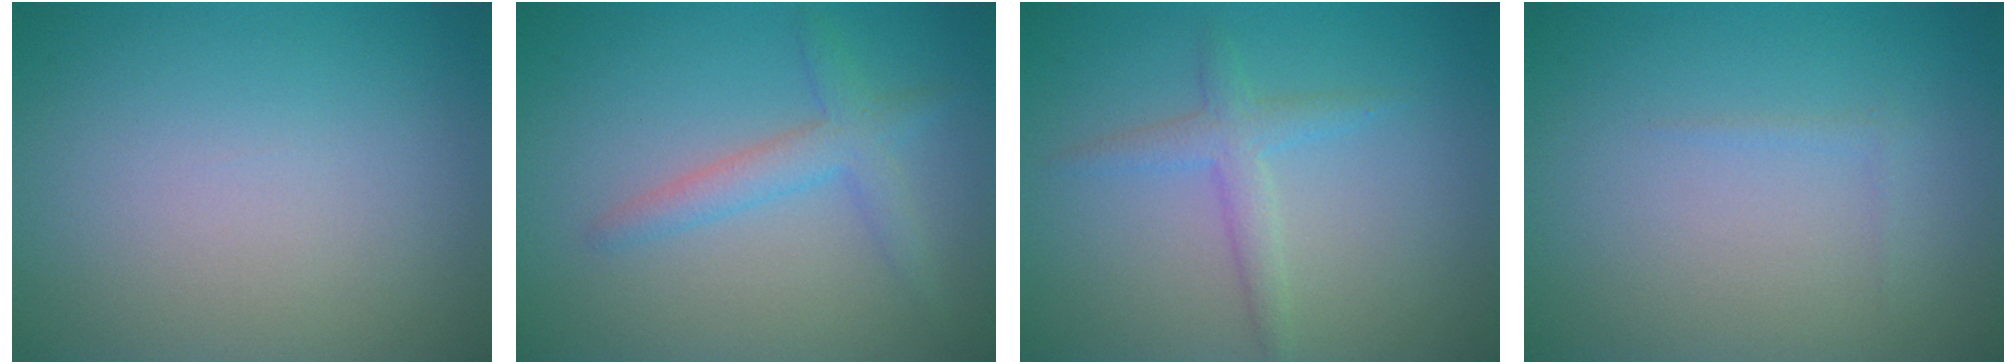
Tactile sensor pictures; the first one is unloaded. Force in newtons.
{"total": 2.6, "press": 2.6, "slide": 0.2}
{"total": 2.2, "press": 2.2, "slide": 0.1}
{"total": 0.5, "press": 0.5, "slide": 0.1}